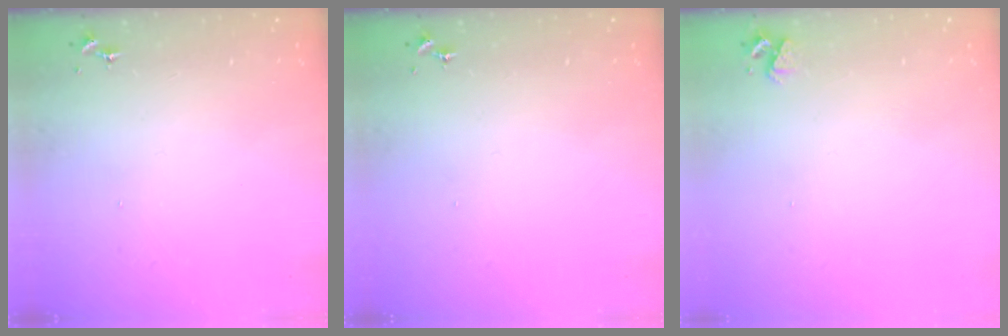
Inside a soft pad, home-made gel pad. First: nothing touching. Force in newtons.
{"total": 0.0}
{"total": 3.3, "press": 3.3, "slide": 0.5}